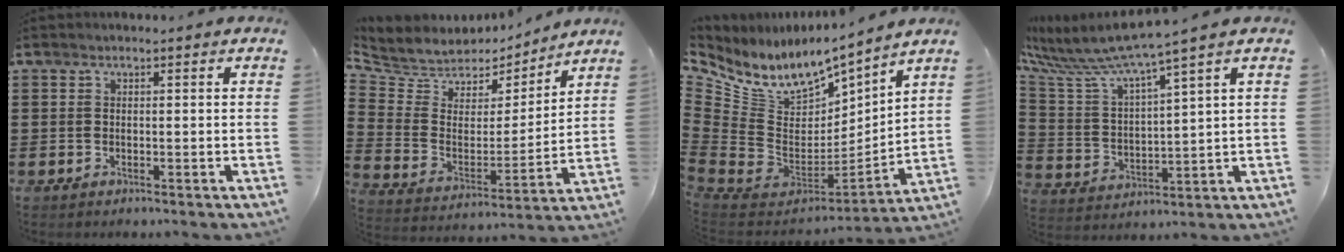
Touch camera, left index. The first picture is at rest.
{"total": 6.0, "force": [5.3, 2.9, -0.4], "torque": [-0.039, -0.049, 0.091]}
{"total": 8.9, "force": [6.3, 4.9, 3.8], "torque": [-0.111, -0.065, 0.111]}
{"total": 6.2, "force": [5.6, -0.3, 2.7], "torque": [-0.083, -0.043, 0.088]}